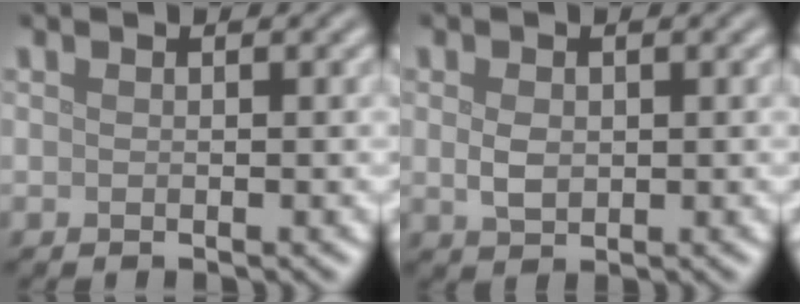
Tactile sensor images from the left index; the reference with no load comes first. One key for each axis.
{"total": 1.9, "fx": 0.1, "fy": 1.4, "fz": 1.3, "tx": -0.030, "ty": 0.001, "tz": 0.004}